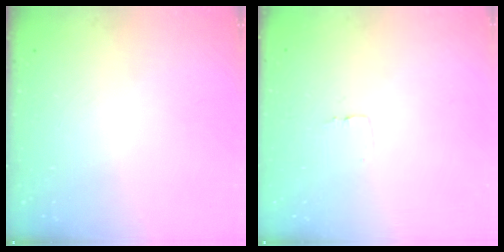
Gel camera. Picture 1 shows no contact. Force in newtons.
{"total": 2.3, "press": 2.3, "slide": 0.1}